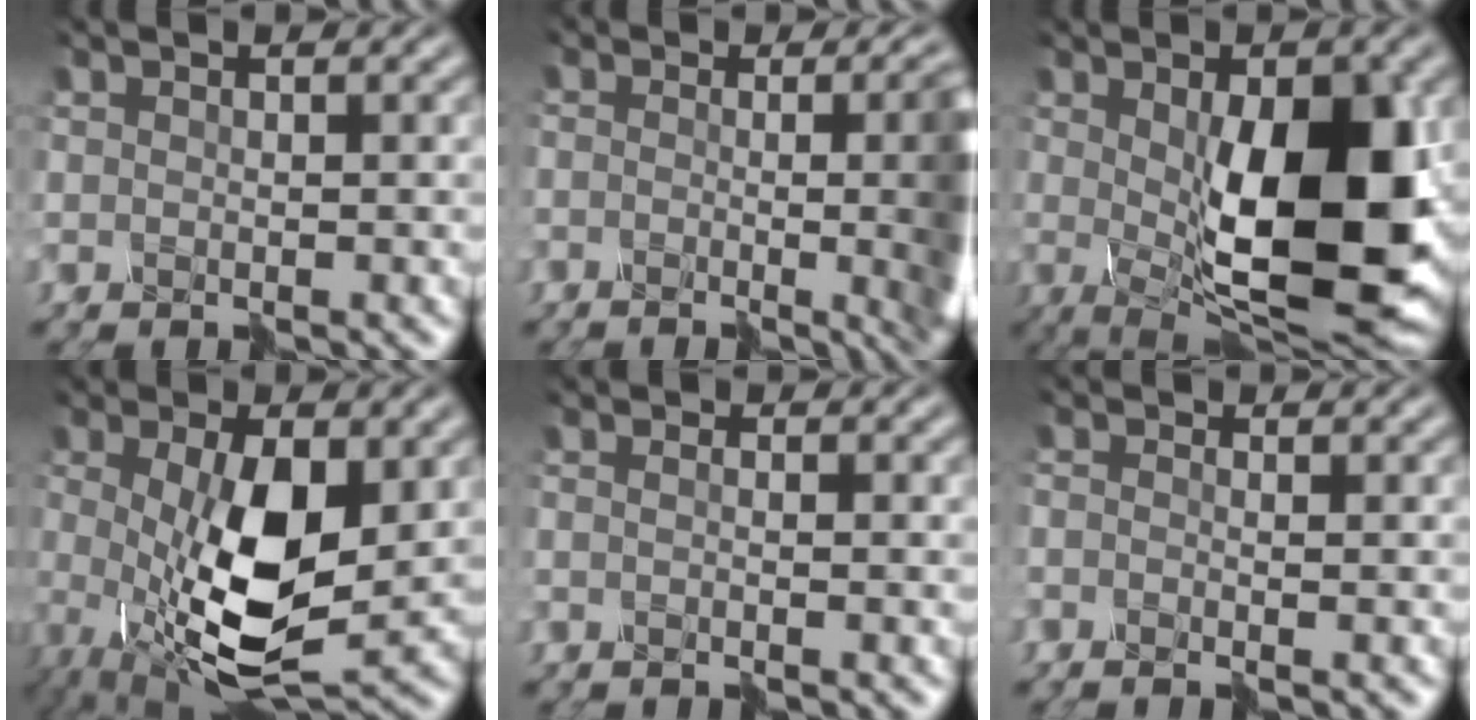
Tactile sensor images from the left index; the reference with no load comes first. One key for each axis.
{"total": 11.8, "fx": -1.8, "fy": 5.1, "fz": 10.5, "tx": -0.086, "ty": -0.006, "tz": -0.015}
{"total": 12.3, "fx": -0.4, "fy": 4.9, "fz": 11.3, "tx": -0.164, "ty": -0.004, "tz": -0.002}
{"total": 9.6, "fx": -0.9, "fy": 4.3, "fz": 8.6, "tx": -0.172, "ty": -0.017, "tz": -0.008}
{"total": 1.1, "fx": -0.8, "fy": -0.8, "fz": -0.2, "tx": 0.002, "ty": -0.001, "tz": -0.011}
{"total": 1.8, "fx": -1.7, "fy": -0.5, "fz": -0.1, "tx": 0.008, "ty": 0.002, "tz": -0.025}